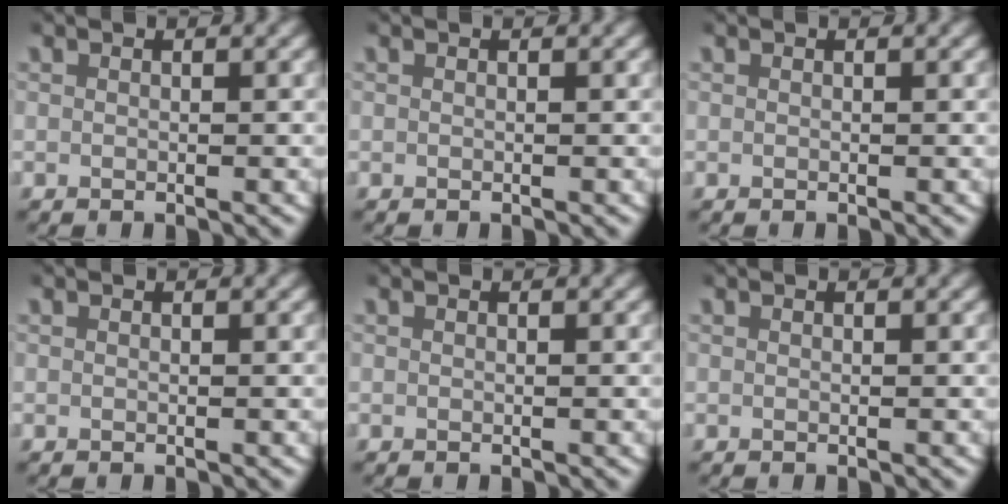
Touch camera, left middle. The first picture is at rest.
{"total": 0.0}
{"total": 0.0}
{"total": 0.0}
{"total": 0.0}
{"total": 0.0}